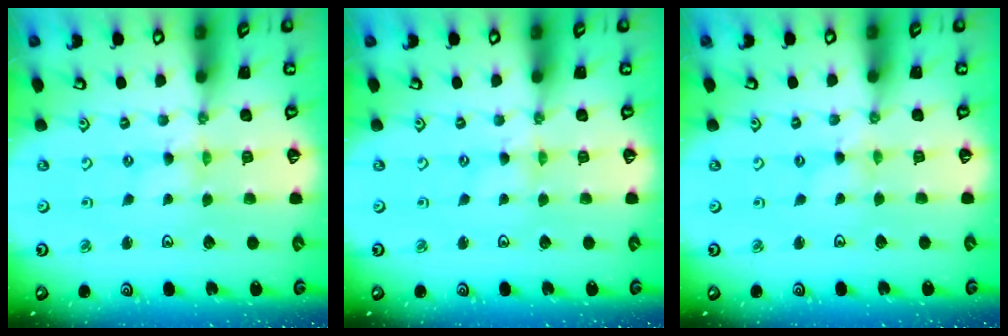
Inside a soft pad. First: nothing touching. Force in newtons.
{"total": 0.0}
{"total": 0.0}